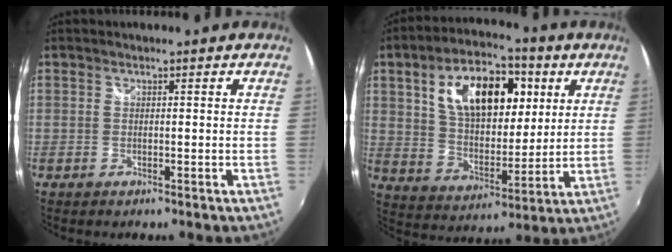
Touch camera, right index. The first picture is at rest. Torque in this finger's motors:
{"motor_torque": [1.28, 0.86, 0.85, 0.15]}